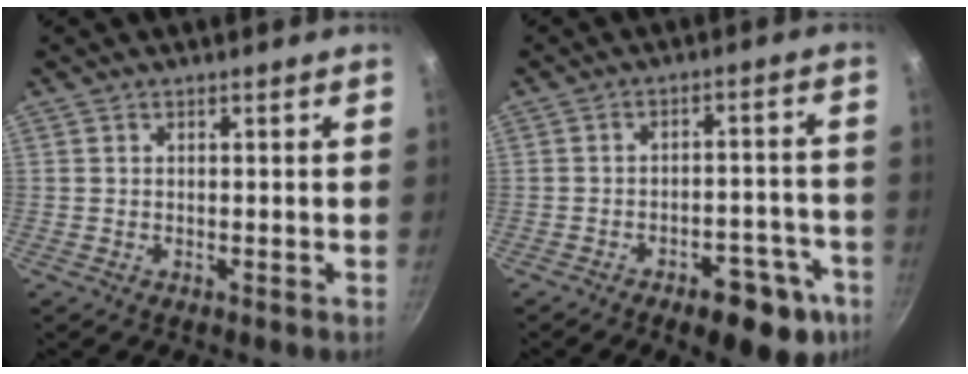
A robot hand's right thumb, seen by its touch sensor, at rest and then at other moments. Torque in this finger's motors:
{"motor_torque": [1.75, 1.07, -0.05, -0.04, 0.28]}